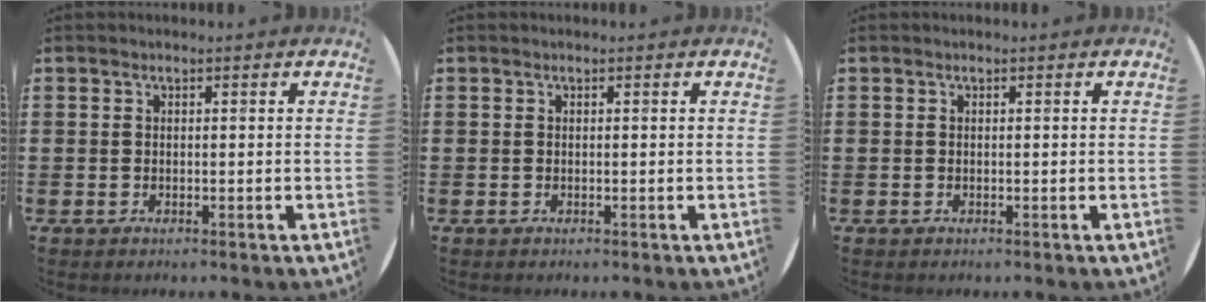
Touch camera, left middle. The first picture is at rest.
{"total": 0.0}
{"total": 0.0}